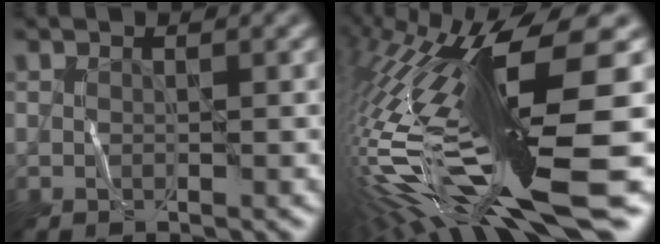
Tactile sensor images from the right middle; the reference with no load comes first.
{"total": 18.1, "force": [-2.4, 3.3, 17.6], "torque": [-0.322, -0.020, -0.023]}